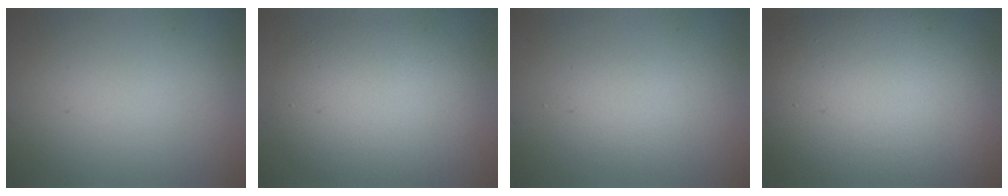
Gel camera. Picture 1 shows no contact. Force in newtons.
{"total": 6.7, "press": 6.7, "slide": 0.2}
{"total": 2.2, "press": 2.2, "slide": 0.2}
{"total": 16.4, "press": 16.4, "slide": 0.8}